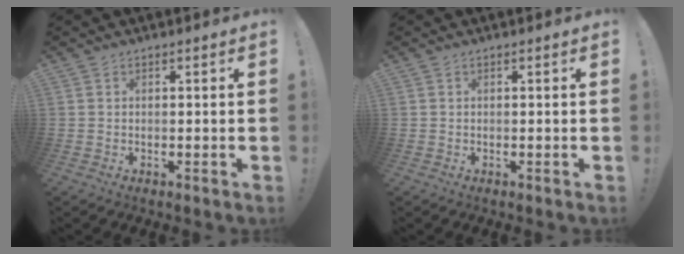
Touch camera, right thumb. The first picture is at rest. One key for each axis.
{"total": 0.0}